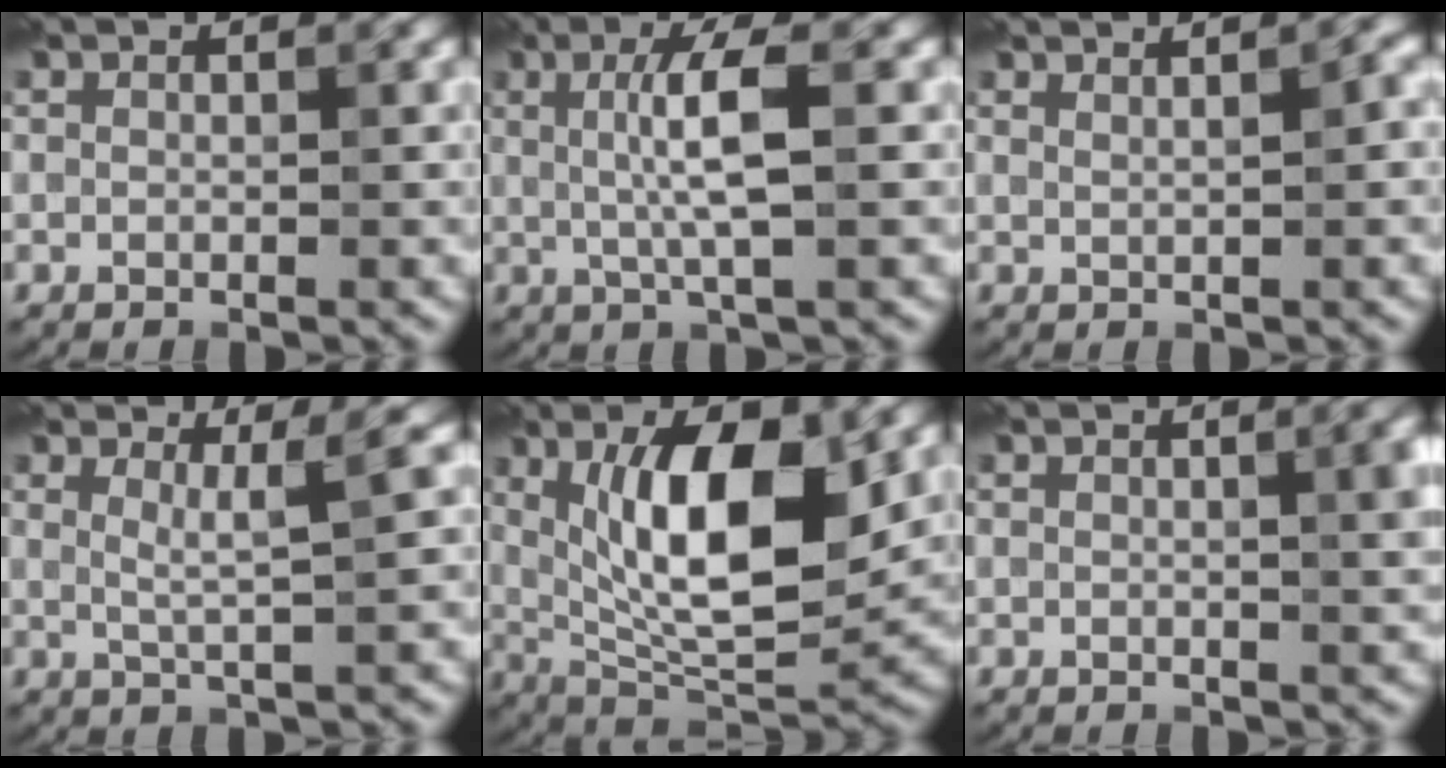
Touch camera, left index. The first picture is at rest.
{"total": 4.5, "force": [0.4, 0.8, 4.4], "torque": [-0.082, 0.003, 0.008]}
{"total": 2.0, "force": [1.2, 0.5, 1.5], "torque": [-0.017, 0.001, 0.015]}
{"total": 2.8, "force": [1.0, 0.4, 2.5], "torque": [-0.037, -0.003, 0.019]}
{"total": 10.7, "force": [2.9, 3.9, 9.5], "torque": [-0.151, -0.011, 0.052]}
{"total": 3.8, "force": [0.5, 1.3, 3.5], "torque": [-0.033, 0.011, 0.003]}